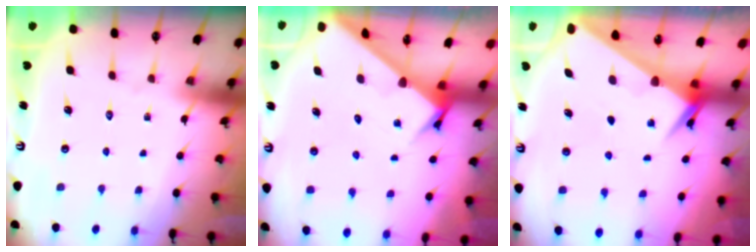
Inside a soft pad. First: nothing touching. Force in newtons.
{"total": 2.9, "press": 2.9, "slide": 0.2}
{"total": 2.8, "press": 2.8, "slide": 0.2}